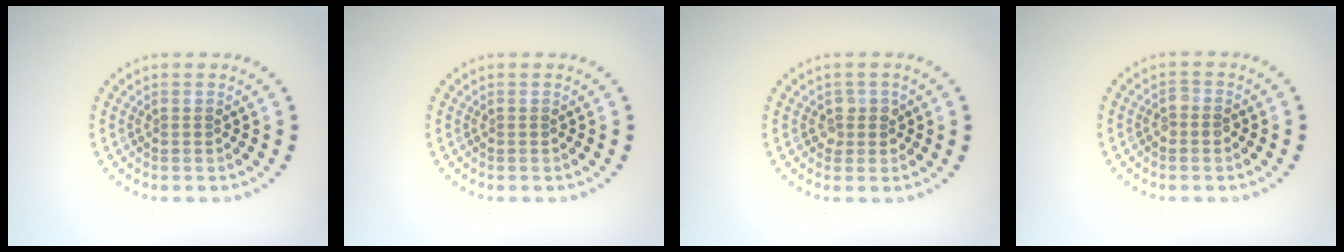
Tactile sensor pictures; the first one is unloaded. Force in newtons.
{"total": 0.0}
{"total": 1.5, "press": 1.4, "slide": 0.7}
{"total": 1.1, "press": 1.0, "slide": 0.3}